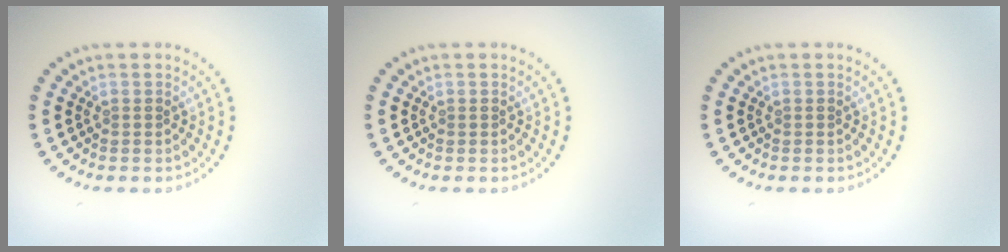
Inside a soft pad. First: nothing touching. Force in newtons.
{"total": 0.0}
{"total": 0.0}